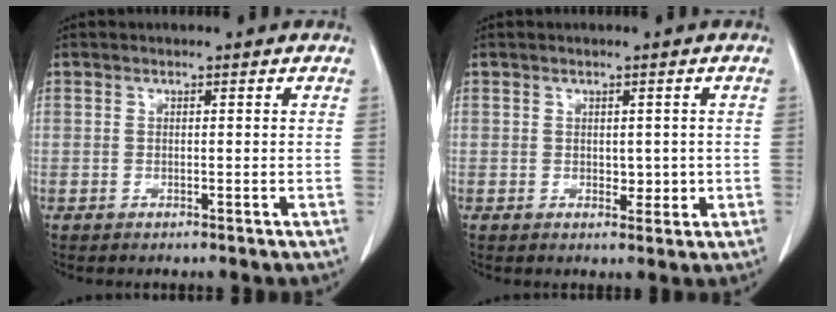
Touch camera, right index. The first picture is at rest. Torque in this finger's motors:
{"motor_torque": [0.08, 0.18, -0.02, 0.00]}